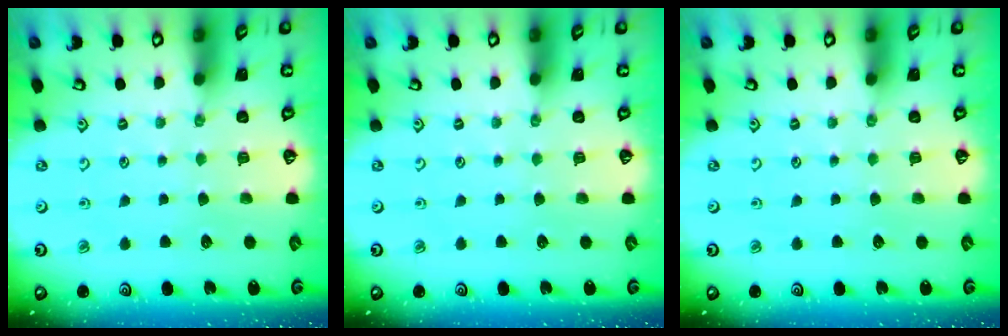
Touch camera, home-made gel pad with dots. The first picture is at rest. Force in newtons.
{"total": 0.0}
{"total": 0.0}